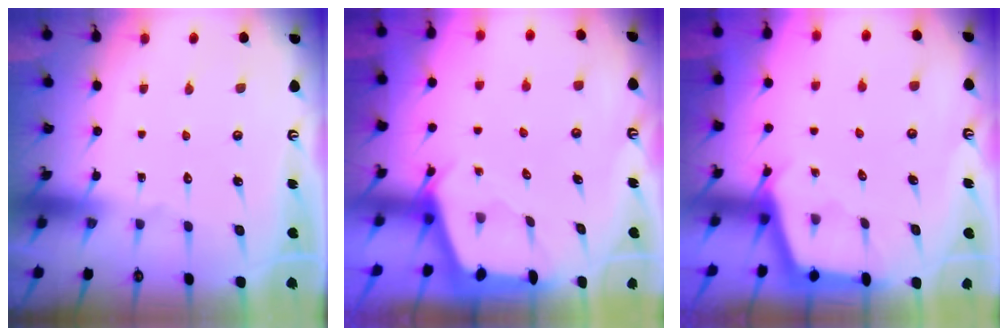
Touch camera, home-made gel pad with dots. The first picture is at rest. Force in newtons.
{"total": 2.4, "press": 2.4, "slide": 0.2}
{"total": 2.3, "press": 2.3, "slide": 0.1}